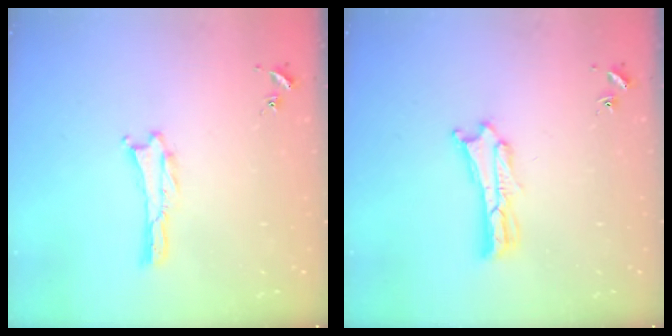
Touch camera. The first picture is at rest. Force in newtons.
{"total": 1.8, "press": 1.8, "slide": 0.3}